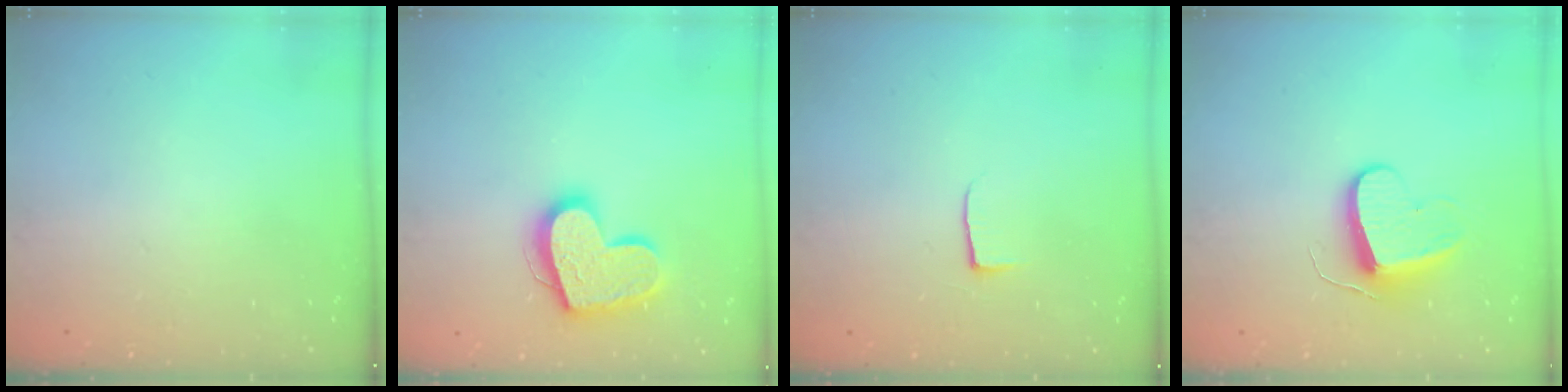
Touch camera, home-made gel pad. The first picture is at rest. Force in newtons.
{"total": 16.9, "press": 16.9, "slide": 1.3}
{"total": 3.9, "press": 3.9, "slide": 0.5}
{"total": 9.4, "press": 9.4, "slide": 0.9}